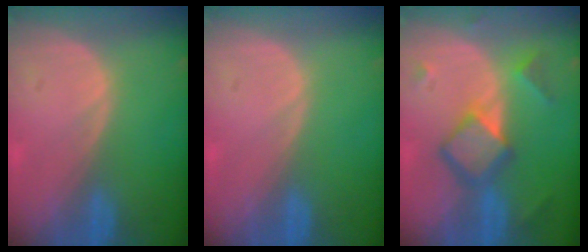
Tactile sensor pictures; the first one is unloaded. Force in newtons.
{"total": 0.0}
{"total": 6.8, "press": 6.8, "slide": 0.5}